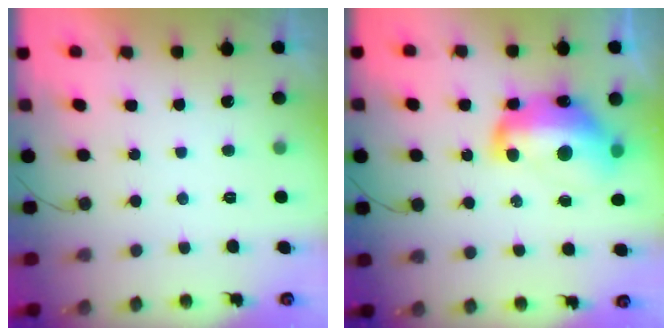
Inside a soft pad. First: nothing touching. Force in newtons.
{"total": 16.8, "press": 16.8, "slide": 1.2}